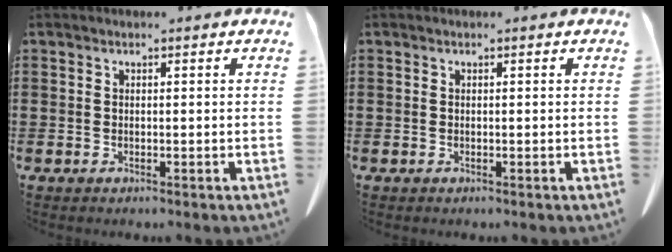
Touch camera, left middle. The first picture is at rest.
{"total": 0.0}